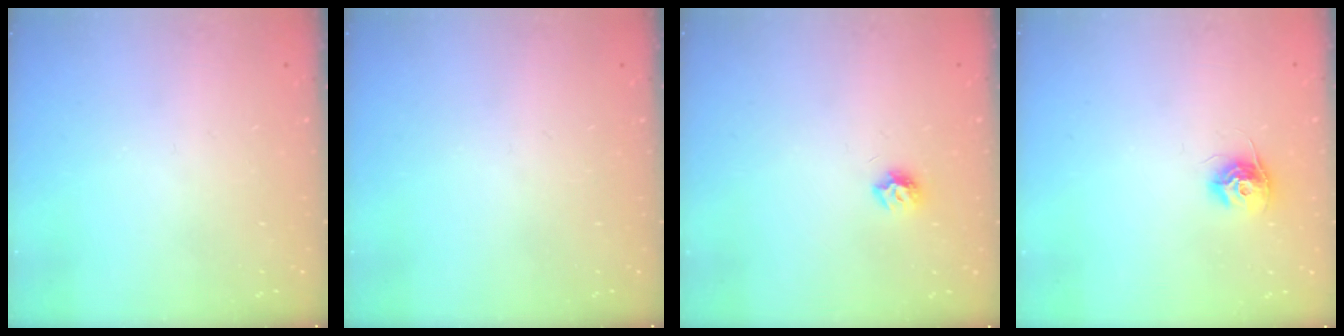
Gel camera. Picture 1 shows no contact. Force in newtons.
{"total": 0.0}
{"total": 6.8, "press": 6.8, "slide": 0.6}
{"total": 9.5, "press": 9.5, "slide": 0.3}